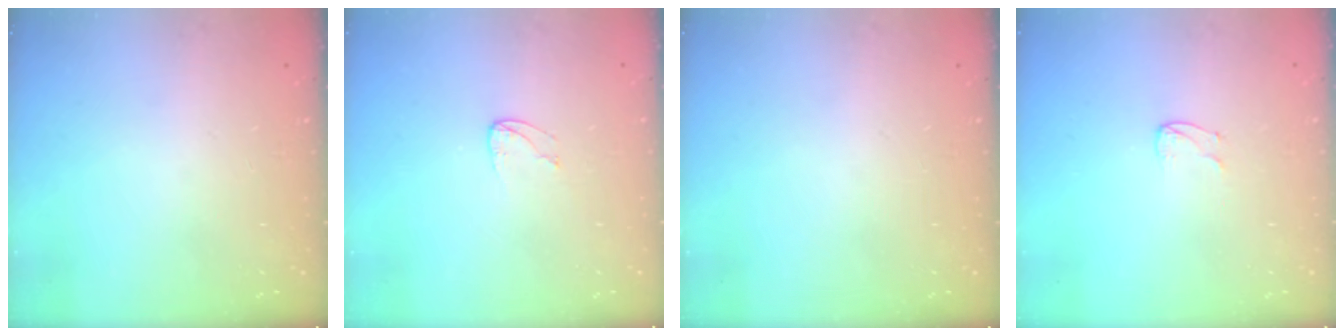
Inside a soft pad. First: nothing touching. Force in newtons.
{"total": 3.5, "press": 3.5, "slide": 0.4}
{"total": 0.0}
{"total": 3.7, "press": 3.7, "slide": 0.3}